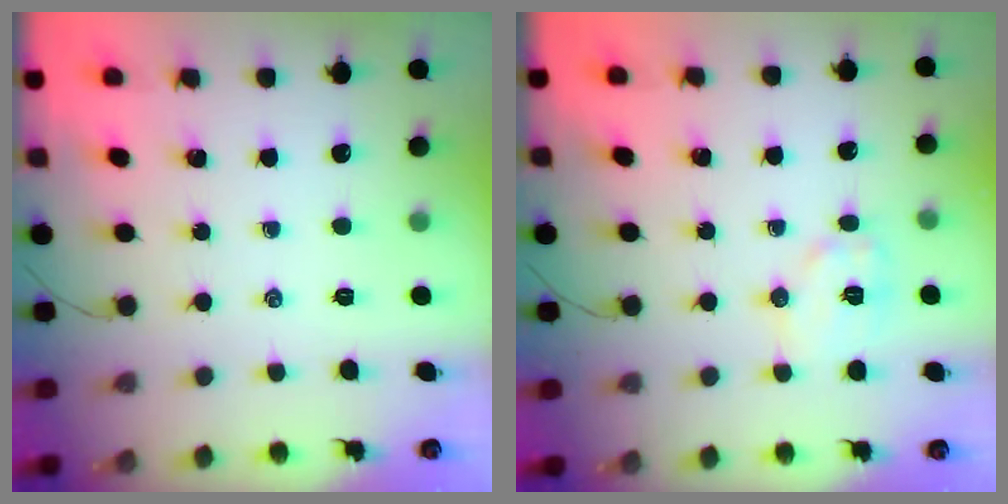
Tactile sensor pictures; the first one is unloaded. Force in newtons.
{"total": 7.9, "press": 7.9, "slide": 0.5}